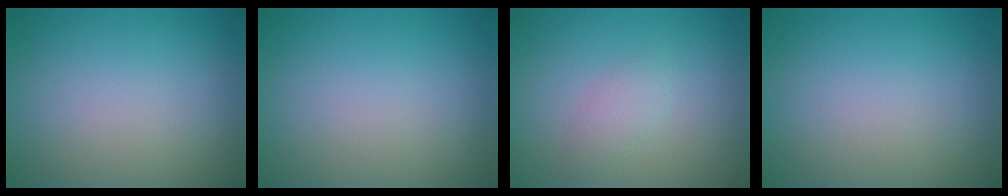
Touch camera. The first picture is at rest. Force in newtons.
{"total": 0.0}
{"total": 1.5, "press": 1.5, "slide": 0.0}
{"total": 0.0}